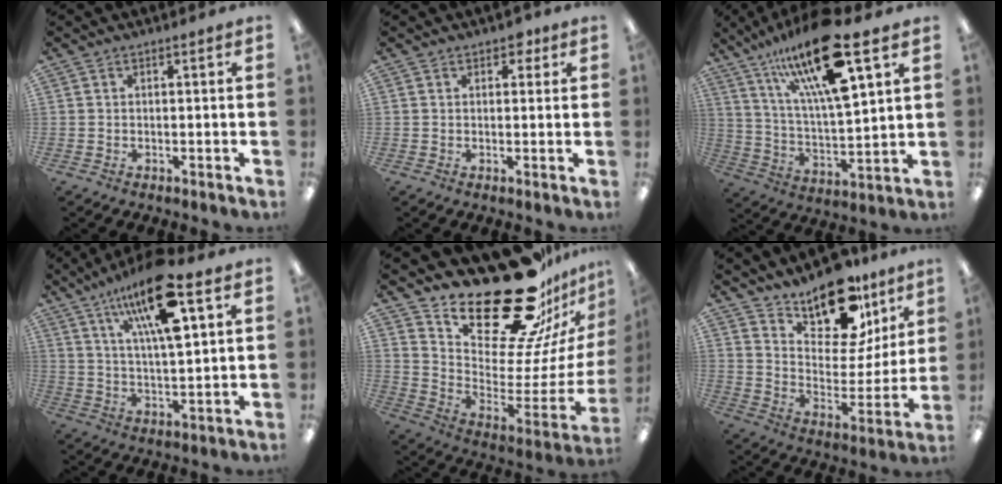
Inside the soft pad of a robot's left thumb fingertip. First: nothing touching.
{"total": 3.0, "force": [1.9, 2.0, 1.1], "torque": [0.000, -0.004, 0.030]}
{"total": 21.4, "force": [13.6, 5.5, 15.6], "torque": [-0.277, -0.067, 0.219]}
{"total": 17.0, "force": [9.3, 5.0, 13.4], "torque": [-0.237, -0.034, 0.148]}
{"total": 29.9, "force": [22.1, 11.8, 16.4], "torque": [-0.216, -0.172, 0.405]}
{"total": 18.7, "force": [14.9, 8.0, 8.0], "torque": [-0.125, -0.109, 0.261]}